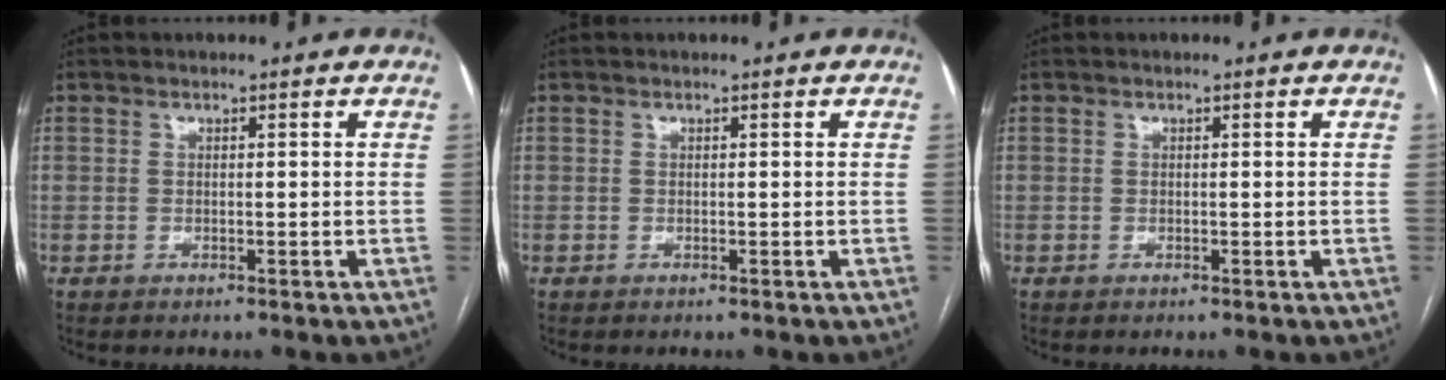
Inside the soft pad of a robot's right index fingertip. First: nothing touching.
{"total": 0.0}
{"total": 0.0}